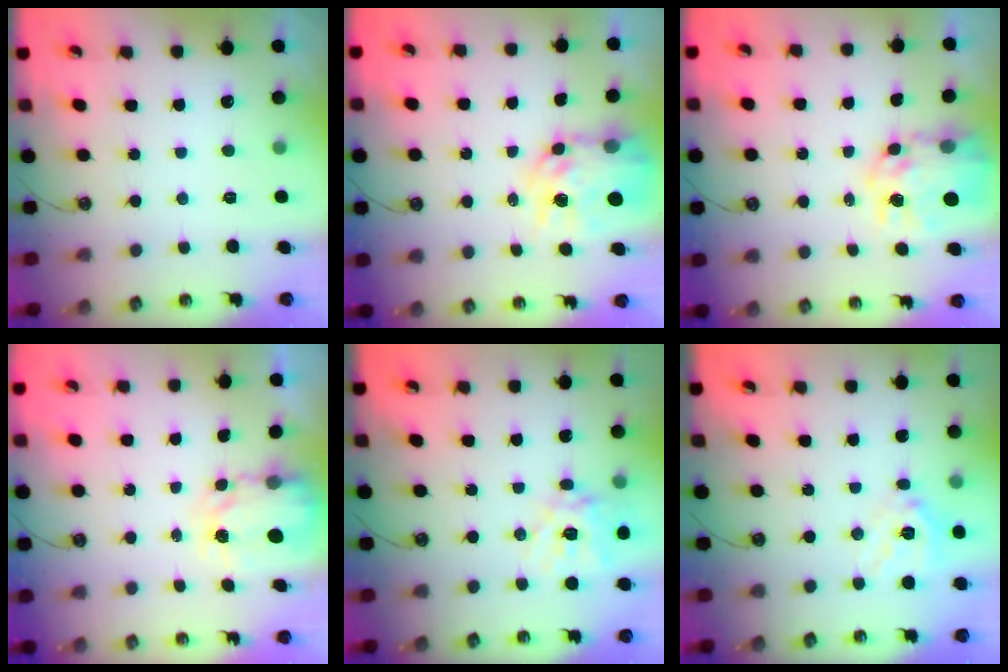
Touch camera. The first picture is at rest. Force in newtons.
{"total": 12.3, "press": 12.3, "slide": 1.0}
{"total": 11.8, "press": 11.7, "slide": 1.0}
{"total": 4.0, "press": 4.0, "slide": 0.1}
{"total": 15.7, "press": 15.5, "slide": 2.0}
{"total": 14.2, "press": 14.1, "slide": 2.1}